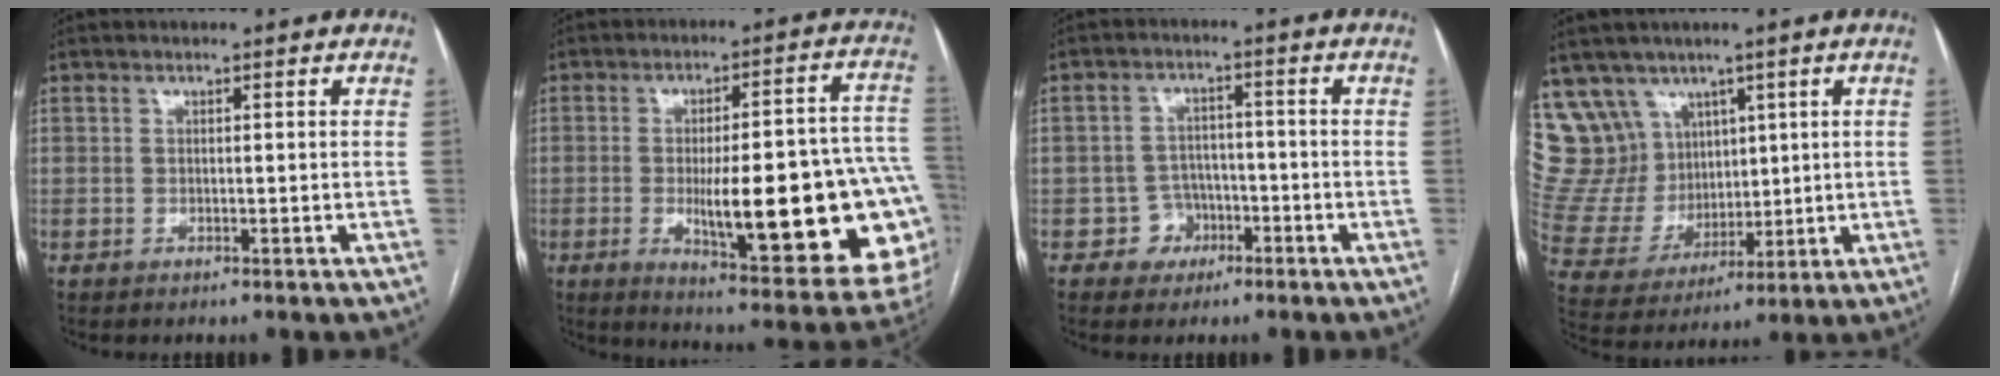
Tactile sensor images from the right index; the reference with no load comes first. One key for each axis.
{"total": 26.3, "fx": -4.6, "fy": 5.3, "fz": 25.3, "tx": -0.256, "ty": 0.006, "tz": -0.048}
{"total": 4.4, "fx": -2.0, "fy": 3.9, "fz": 0.4, "tx": 0.007, "ty": 0.016, "tz": -0.030}
{"total": 14.2, "fx": 8.9, "fy": 10.7, "fz": 3.2, "tx": -0.084, "ty": 0.057, "tz": 0.198}